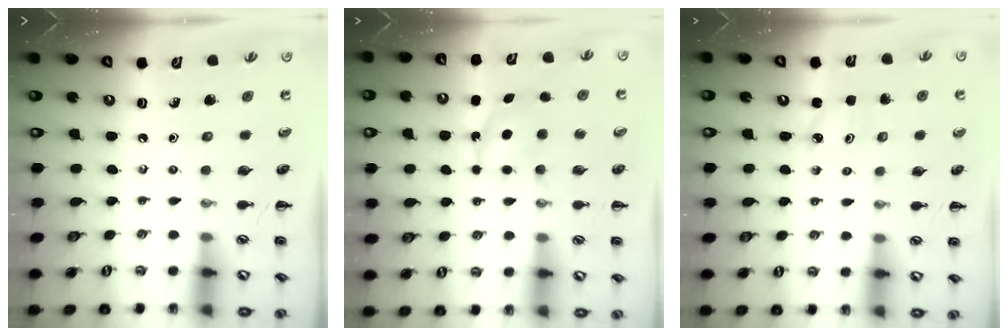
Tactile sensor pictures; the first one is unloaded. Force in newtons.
{"total": 5.6, "press": 5.4, "slide": 1.5}
{"total": 2.3, "press": 2.3, "slide": 0.4}